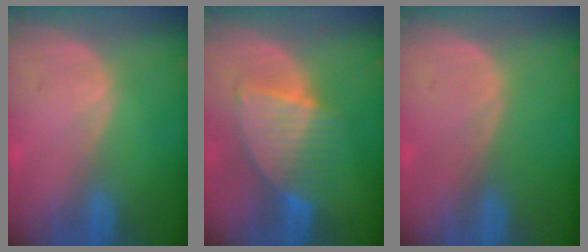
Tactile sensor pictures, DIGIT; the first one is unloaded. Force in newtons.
{"total": 6.8, "press": 6.7, "slide": 1.2}
{"total": 0.0}